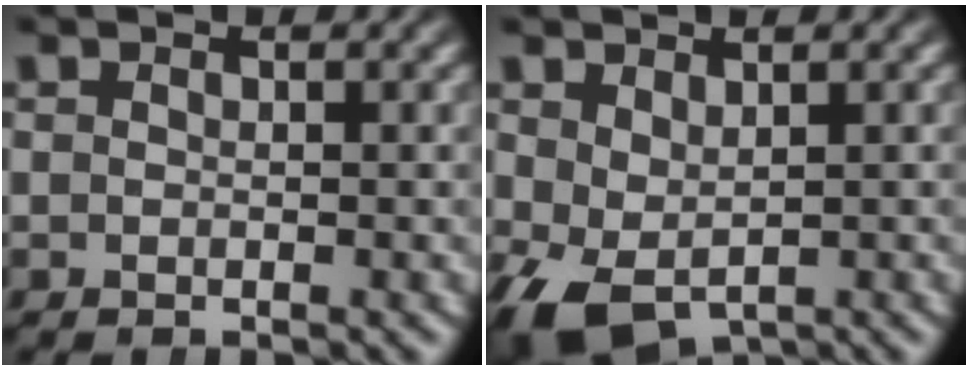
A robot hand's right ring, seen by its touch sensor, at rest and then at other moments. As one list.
[{"total": 4.9, "force": [-2.8, 2.9, 2.8], "torque": [-0.068, -0.036, -0.021]}]